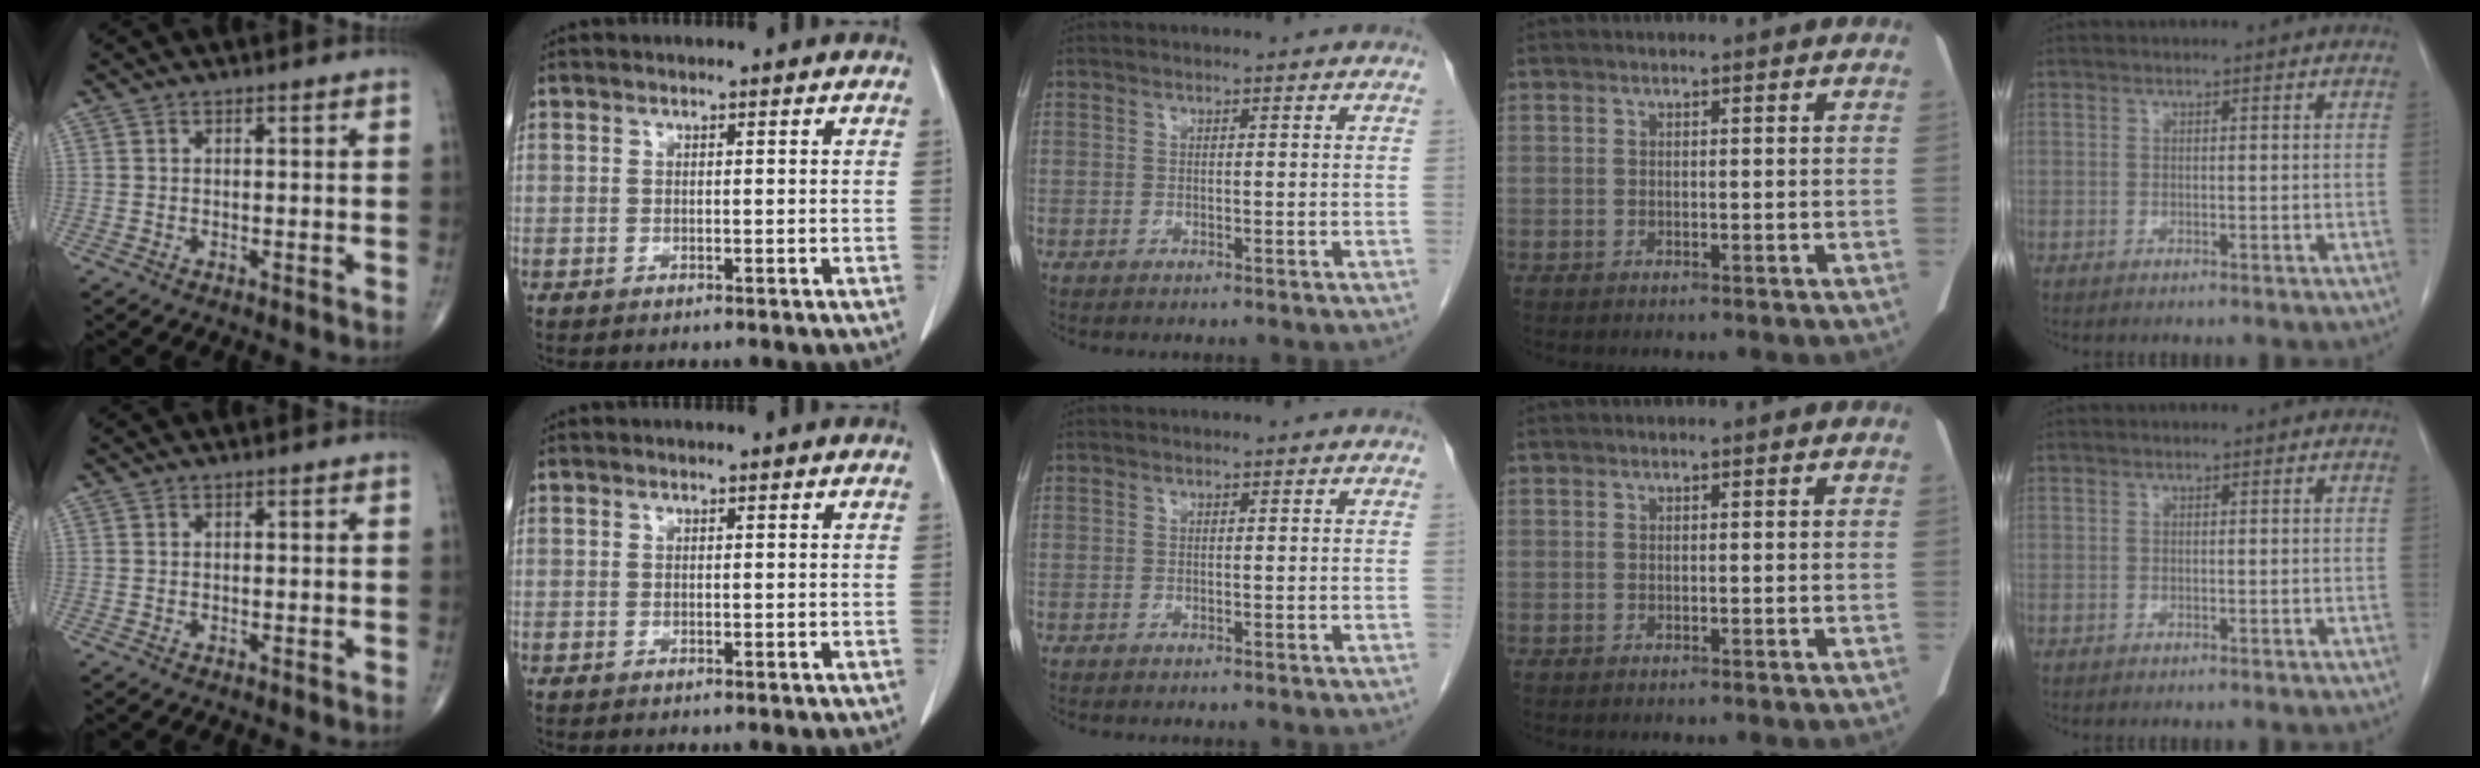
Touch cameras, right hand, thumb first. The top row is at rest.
{}